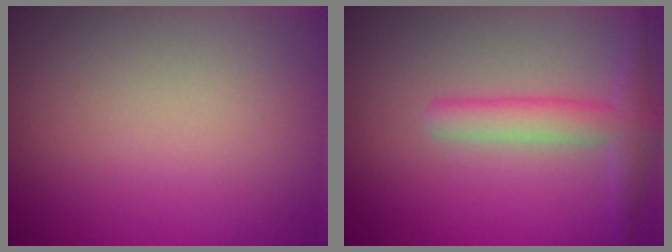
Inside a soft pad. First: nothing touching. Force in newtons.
{"total": 3.1, "press": 3.1, "slide": 0.2}